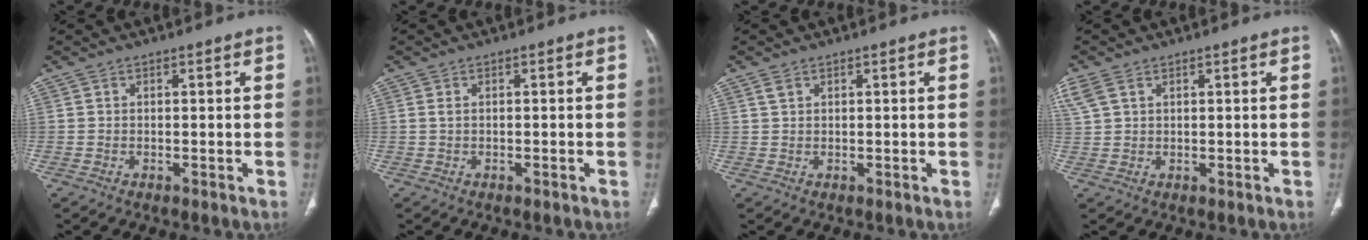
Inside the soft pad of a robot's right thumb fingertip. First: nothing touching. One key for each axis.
{"total": 0.8, "fx": -0.2, "fy": 0.3, "fz": 0.7, "tx": -0.021, "ty": 0.003, "tz": 0.000}
{"total": 1.2, "fx": 0.8, "fy": 0.6, "fz": 0.6, "tx": -0.012, "ty": 0.004, "tz": 0.017}
{"total": 4.2, "fx": 2.2, "fy": 2.5, "fz": 2.5, "tx": -0.077, "ty": 0.014, "tz": 0.056}